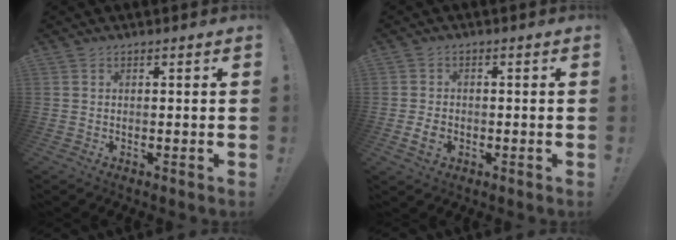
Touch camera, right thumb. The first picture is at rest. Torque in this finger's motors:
{"motor_torque": [-0.06, -0.17, -0.04, 0.15, -0.01]}